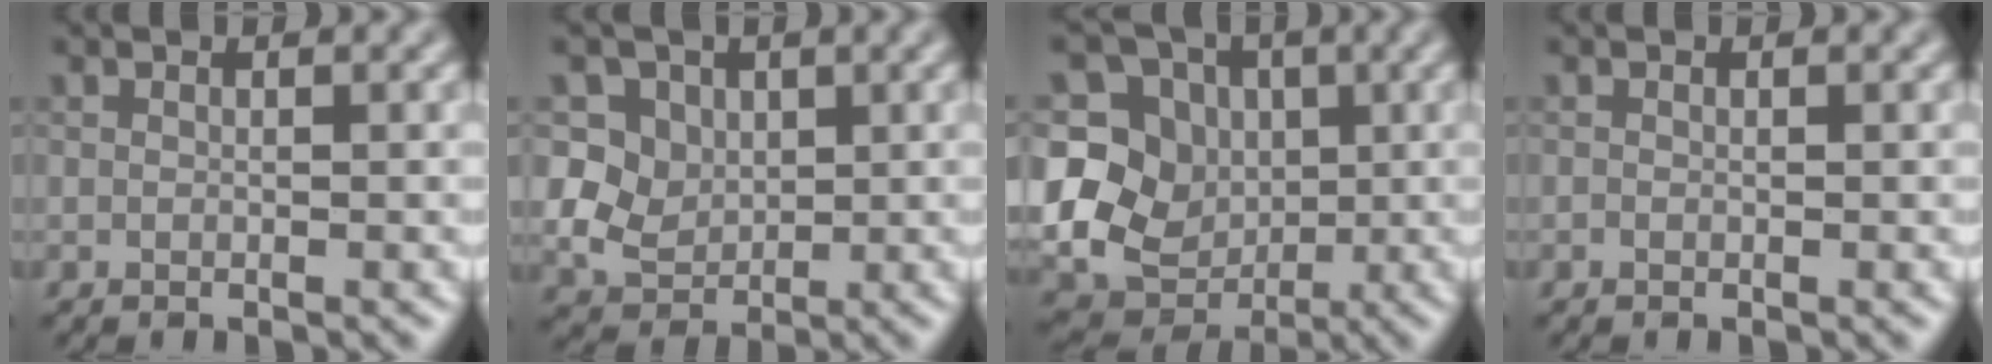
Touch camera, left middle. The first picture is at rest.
{"total": 7.4, "force": [2.6, 6.1, 3.2], "torque": [-0.054, 0.019, 0.031]}
{"total": 14.1, "force": [1.2, 13.0, 5.6], "torque": [-0.155, 0.026, 0.014]}
{"total": 0.0}